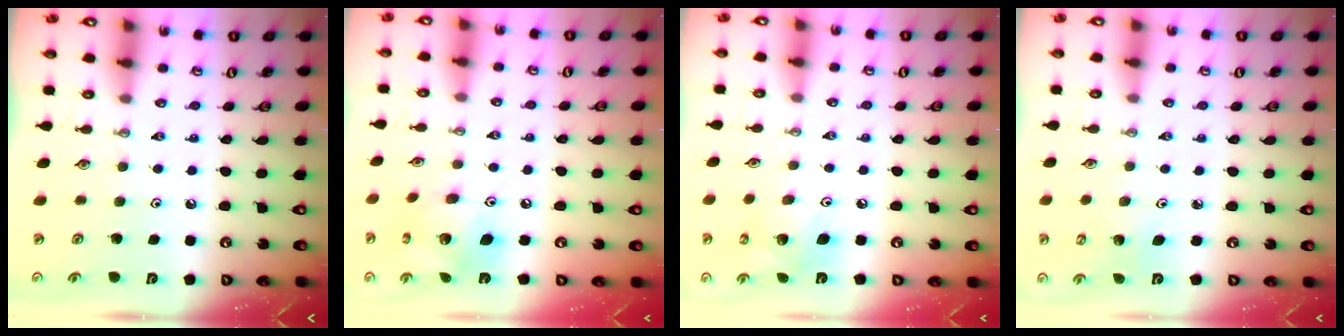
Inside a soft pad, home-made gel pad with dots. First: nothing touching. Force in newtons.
{"total": 12.3, "press": 12.2, "slide": 1.1}
{"total": 10.5, "press": 10.2, "slide": 2.7}
{"total": 2.7, "press": 2.7, "slide": 0.5}